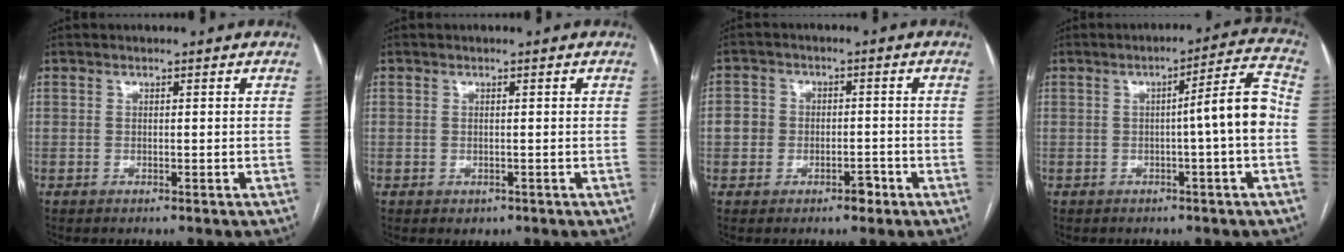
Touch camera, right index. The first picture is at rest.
{"total": 1.1, "force": [-0.4, 1.0, 0.3], "torque": [-0.003, 0.003, 0.000]}
{"total": 4.8, "force": [-1.6, 4.0, 2.2], "torque": [-0.028, 0.020, -0.020]}
{"total": 7.8, "force": [-1.0, -0.6, 7.7], "torque": [-0.105, 0.018, -0.016]}